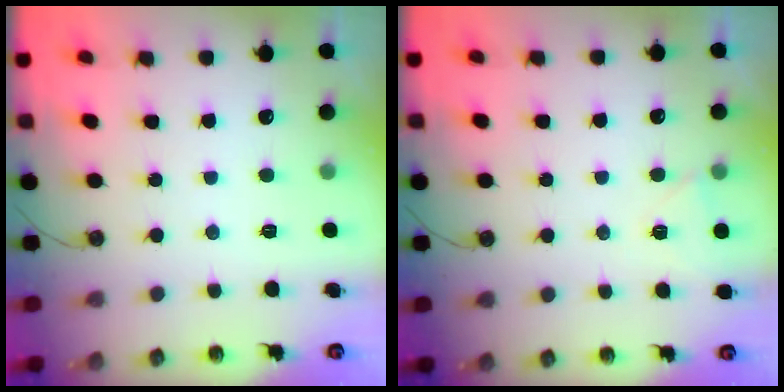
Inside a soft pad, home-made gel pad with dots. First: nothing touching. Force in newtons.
{"total": 3.9, "press": 3.6, "slide": 1.6}